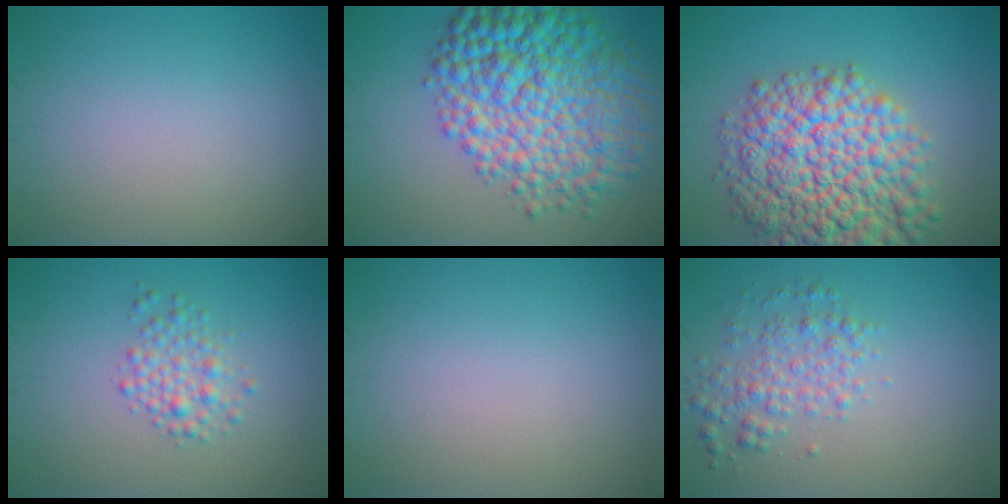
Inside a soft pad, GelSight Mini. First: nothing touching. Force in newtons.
{"total": 11.3, "press": 11.3, "slide": 0.2}
{"total": 11.9, "press": 11.9, "slide": 0.5}
{"total": 2.4, "press": 2.4, "slide": 0.0}
{"total": 0.0}
{"total": 3.0, "press": 3.0, "slide": 0.0}